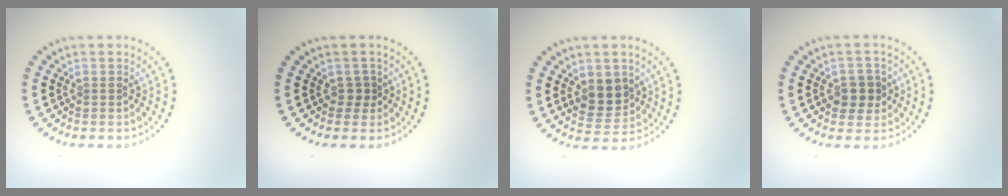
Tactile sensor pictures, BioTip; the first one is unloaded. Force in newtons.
{"total": 1.0, "press": 0.8, "slide": 0.5}
{"total": 3.6, "press": 3.4, "slide": 1.0}
{"total": 2.5, "press": 2.4, "slide": 0.6}